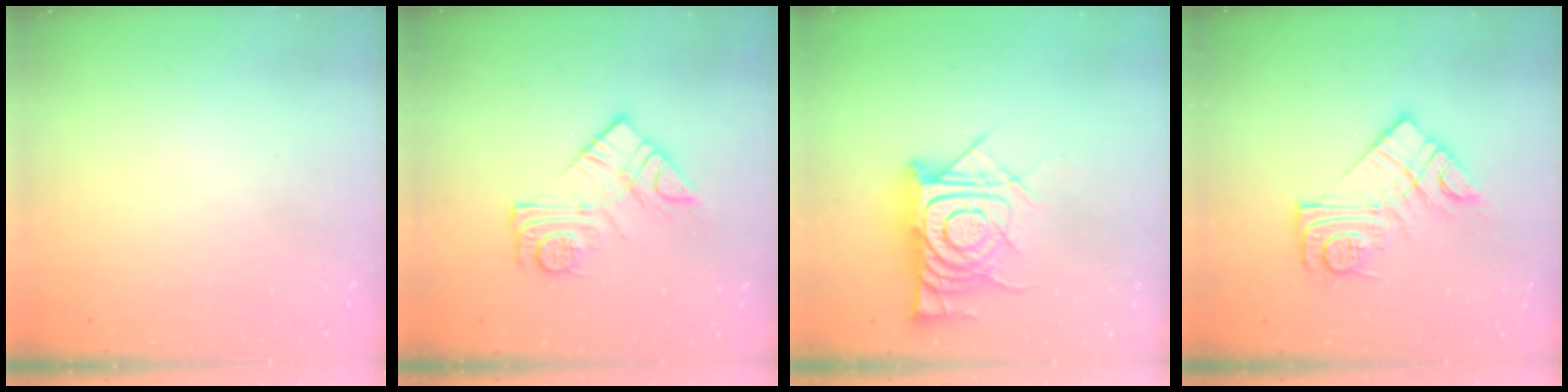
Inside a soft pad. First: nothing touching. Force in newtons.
{"total": 11.6, "press": 11.6, "slide": 0.6}
{"total": 14.5, "press": 14.4, "slide": 1.4}
{"total": 13.6, "press": 13.6, "slide": 0.9}